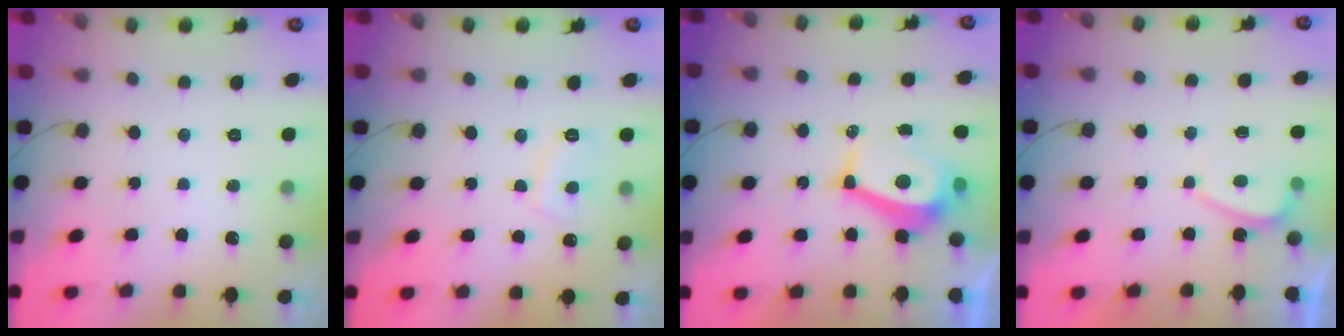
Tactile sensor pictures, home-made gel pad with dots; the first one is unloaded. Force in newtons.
{"total": 4.4, "press": 4.4, "slide": 0.7}
{"total": 6.8, "press": 6.7, "slide": 0.8}
{"total": 0.0}